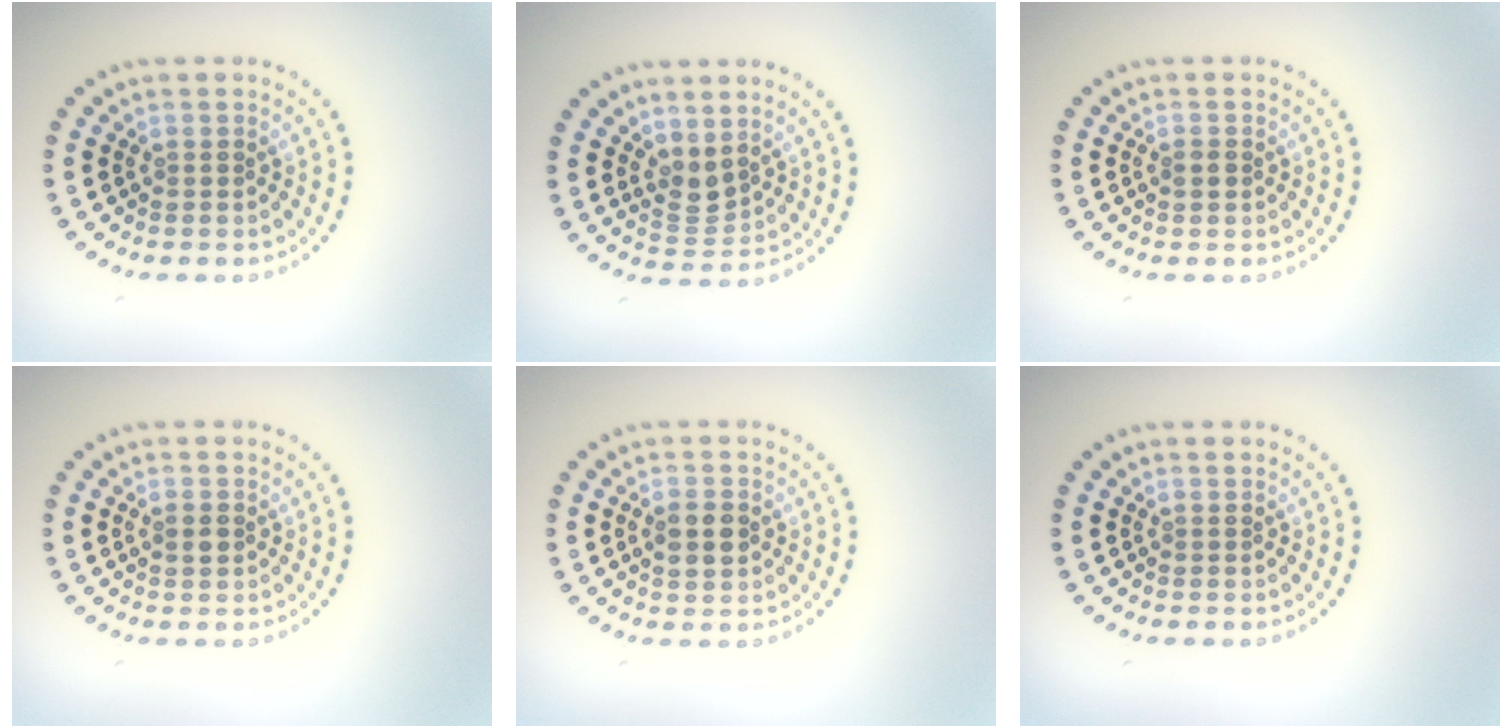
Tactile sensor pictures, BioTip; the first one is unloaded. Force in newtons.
{"total": 2.0, "press": 1.6, "slide": 1.2}
{"total": 1.1, "press": 1.0, "slide": 0.3}
{"total": 1.4, "press": 1.4, "slide": 0.1}
{"total": 2.9, "press": 2.9, "slide": 0.0}
{"total": 0.0}